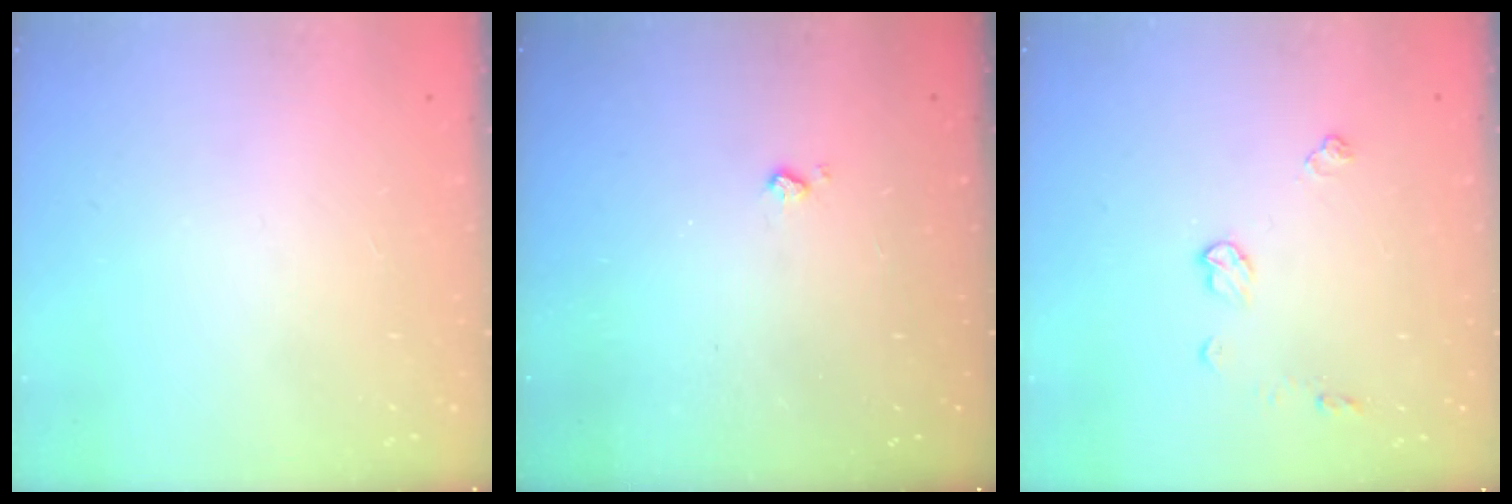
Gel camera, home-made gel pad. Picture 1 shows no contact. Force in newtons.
{"total": 3.8, "press": 3.8, "slide": 0.6}
{"total": 6.8, "press": 6.8, "slide": 0.5}